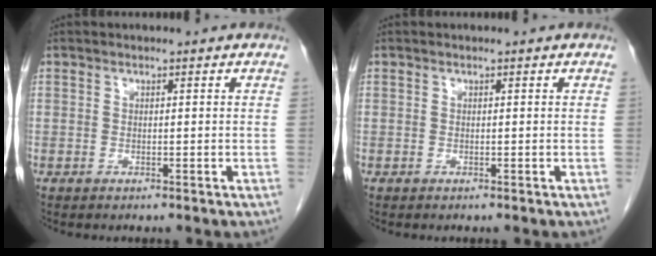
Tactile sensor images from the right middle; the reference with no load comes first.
{"total": 0.0}